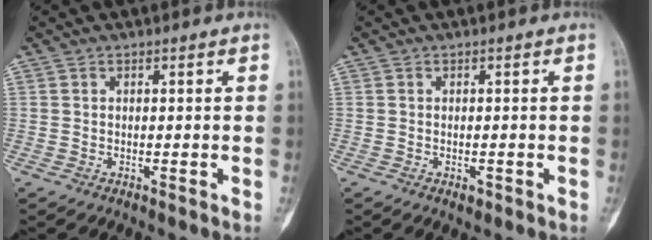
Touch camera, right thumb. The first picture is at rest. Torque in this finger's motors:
{"motor_torque": [0.45, -0.07, 0.04, -0.44, 0.19]}